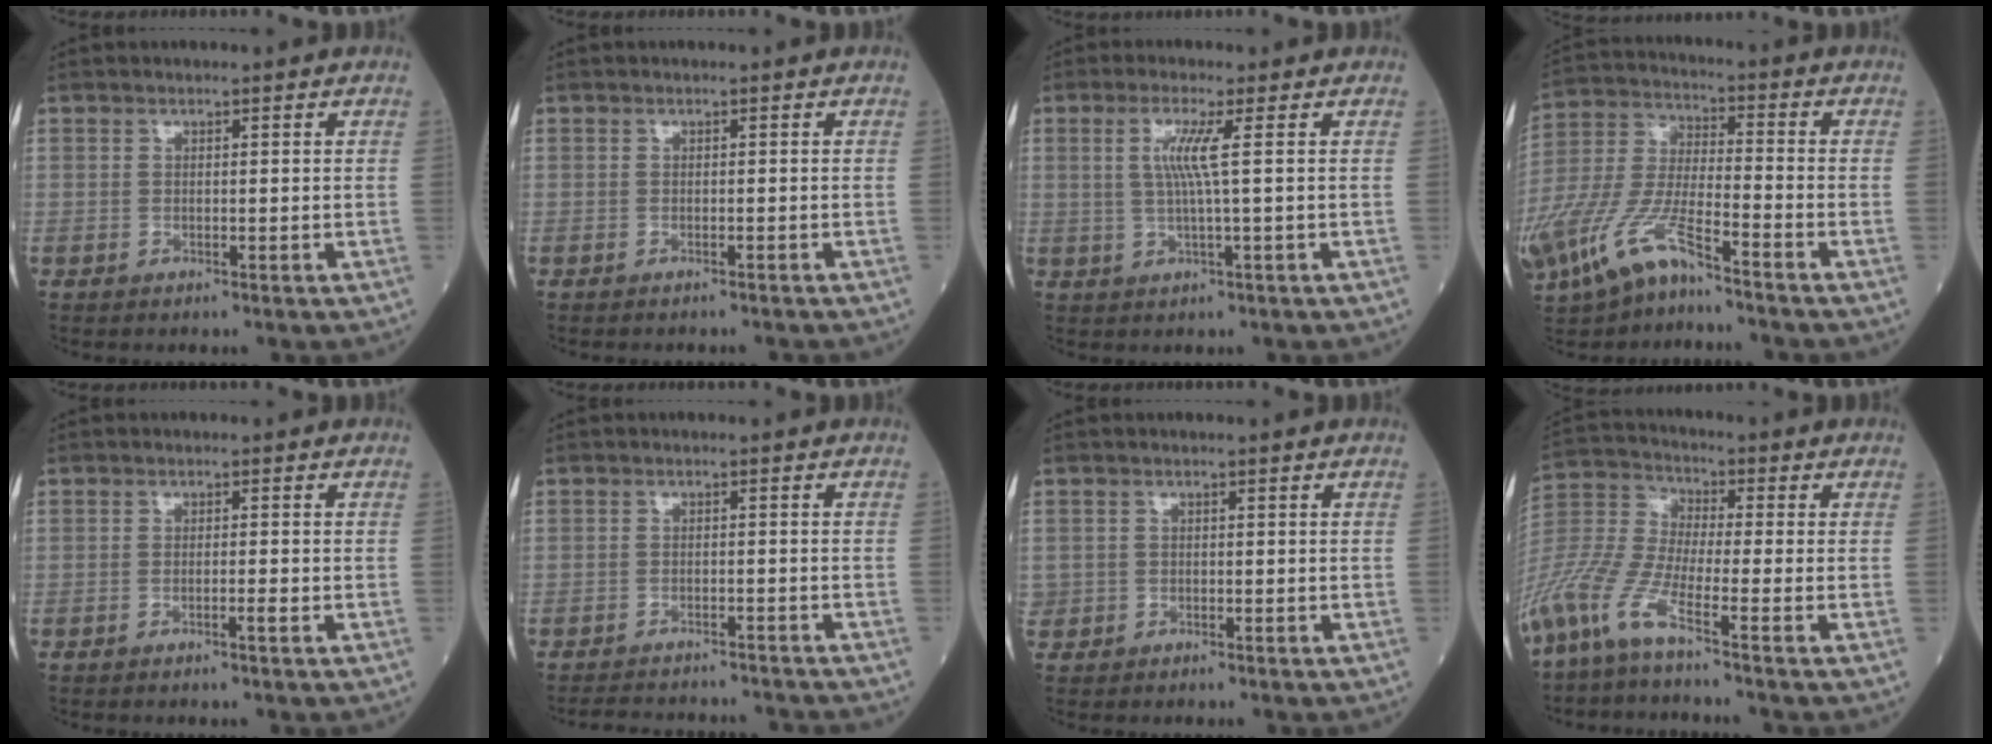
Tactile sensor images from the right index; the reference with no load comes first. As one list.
[{"total": 3.4, "force": [-3.2, 0.7, 0.9], "torque": [-0.012, -0.008, -0.037]}, {"total": 4.3, "force": [0.8, -0.9, 4.2], "torque": [-0.088, 0.000, 0.017]}, {"total": 14.1, "force": [-9.0, 3.9, 10.0], "torque": [-0.231, -0.017, -0.175]}, {"total": 1.1, "force": [-0.6, -0.1, 1.0], "torque": [-0.022, -0.001, -0.008]}, {"total": 10.8, "force": [-10.3, 1.9, 2.7], "torque": [-0.046, 0.000, -0.128]}, {"total": 1.4, "force": [-0.2, 1.3, 0.2], "torque": [0.000, 0.005, -0.002]}, {"total": 12.0, "force": [-7.9, 0.9, 9.0], "torque": [-0.213, -0.010, -0.164]}]